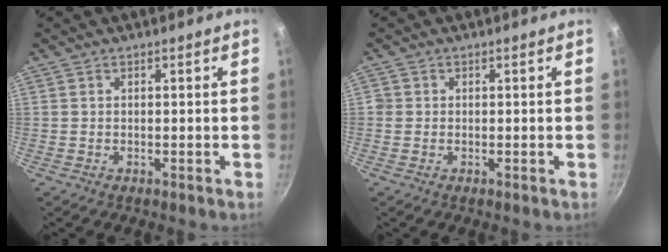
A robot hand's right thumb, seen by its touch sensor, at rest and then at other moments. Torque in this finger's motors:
{"motor_torque": [0.03, -0.02, 0.39, -0.08, 0.01]}